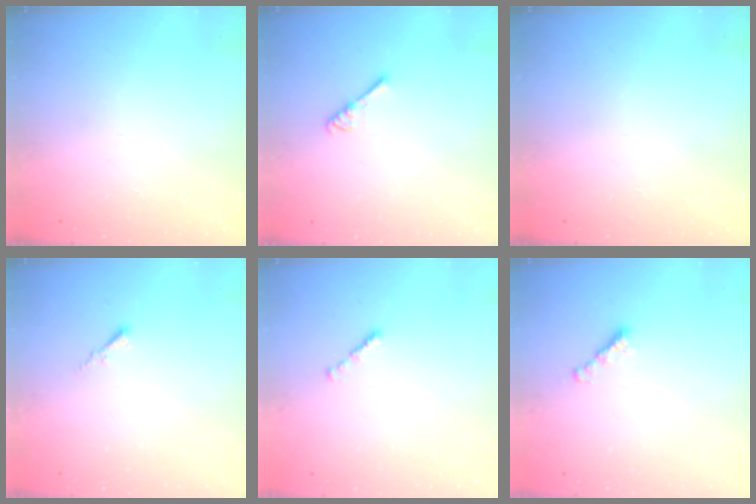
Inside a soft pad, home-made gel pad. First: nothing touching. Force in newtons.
{"total": 2.6, "press": 2.6, "slide": 0.5}
{"total": 0.0}
{"total": 0.5, "press": 0.4, "slide": 0.3}
{"total": 0.8, "press": 0.7, "slide": 0.4}
{"total": 2.5, "press": 2.5, "slide": 0.5}